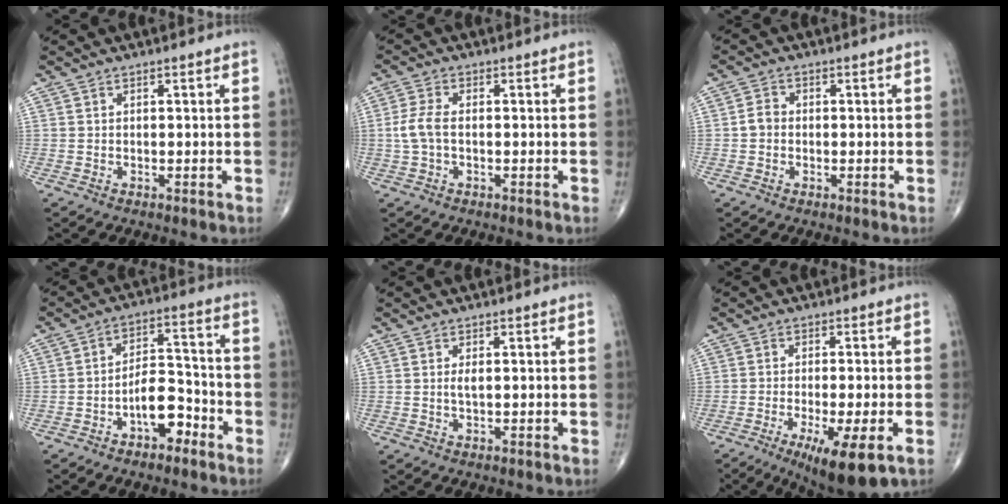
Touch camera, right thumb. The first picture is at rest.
{"total": 4.5, "force": [-0.3, 2.4, 3.8], "torque": [-0.095, 0.009, -0.010]}
{"total": 2.5, "force": [-0.4, 2.1, 1.3], "torque": [-0.019, 0.008, -0.012]}
{"total": 8.3, "force": [-4.2, 4.3, 5.8], "torque": [-0.073, 0.043, -0.073]}
{"total": 1.2, "force": [0.2, 0.4, 1.2], "torque": [-0.026, -0.002, 0.004]}
{"total": 11.0, "force": [-4.9, 2.2, 9.5], "torque": [-0.154, -0.014, -0.073]}